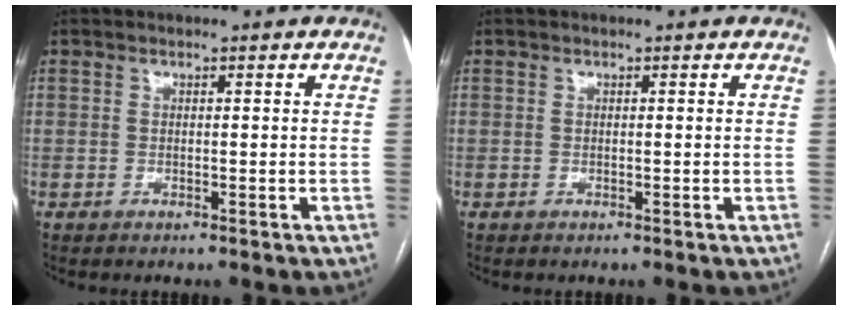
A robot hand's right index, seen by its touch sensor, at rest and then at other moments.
{"total": 0.0}